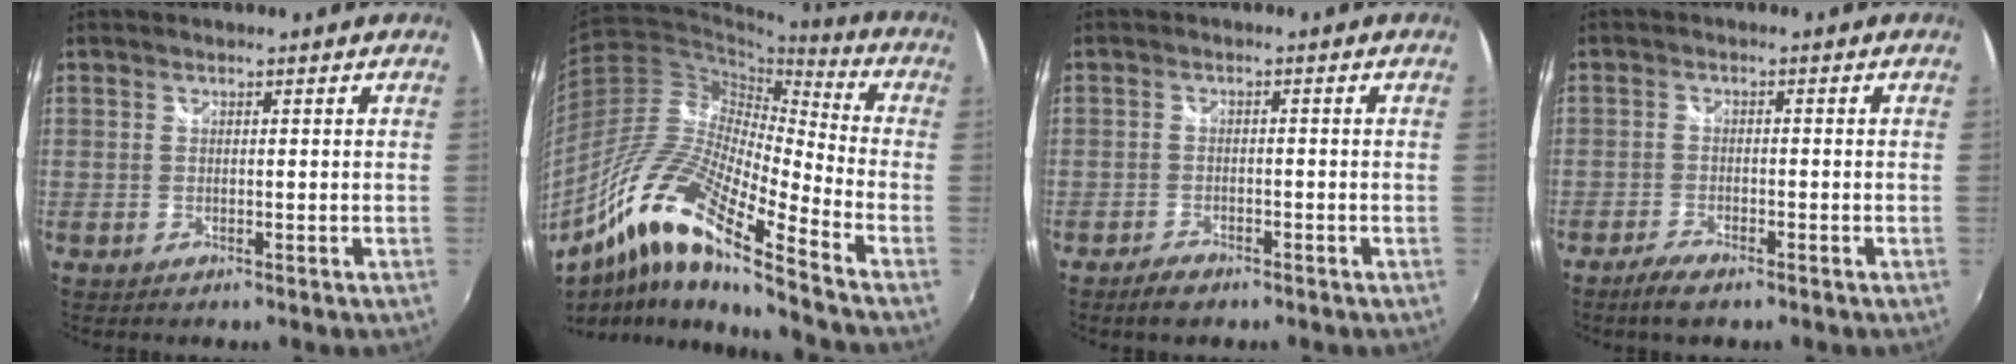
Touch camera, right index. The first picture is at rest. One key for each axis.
{"total": 18.0, "fx": -11.1, "fy": 2.4, "fz": 14.0, "tx": -0.259, "ty": -0.011, "tz": -0.230}
{"total": 3.5, "fx": -2.7, "fy": 1.6, "fz": 1.5, "tx": -0.042, "ty": -0.001, "tz": -0.049}
{"total": 4.0, "fx": -3.1, "fy": 1.1, "fz": 2.2, "tx": -0.064, "ty": -0.006, "tz": -0.063}